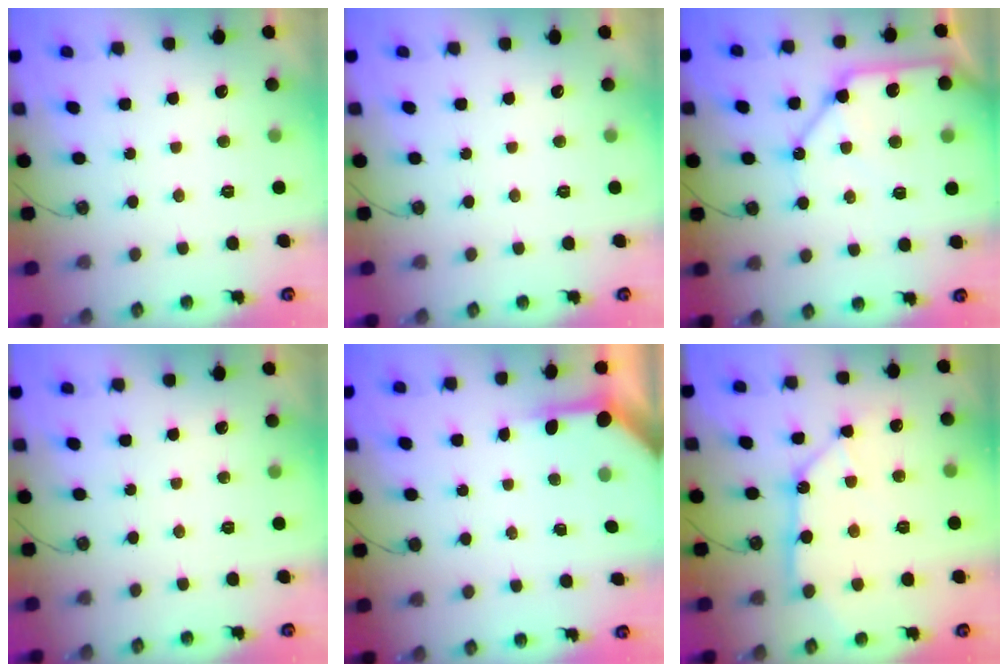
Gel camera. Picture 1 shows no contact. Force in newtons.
{"total": 0.0}
{"total": 13.8, "press": 13.7, "slide": 1.8}
{"total": 0.0}
{"total": 3.9, "press": 3.8, "slide": 0.4}
{"total": 11.4, "press": 11.3, "slide": 1.4}